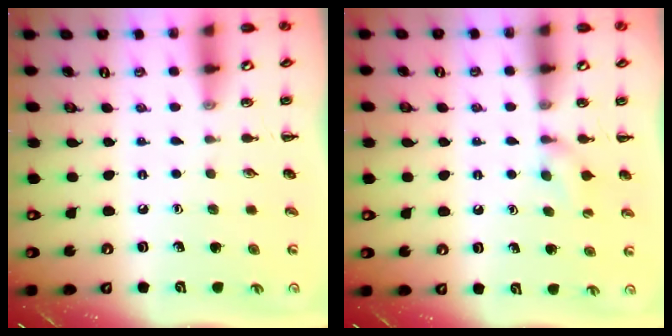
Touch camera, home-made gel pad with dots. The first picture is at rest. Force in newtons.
{"total": 5.2, "press": 5.0, "slide": 1.4}